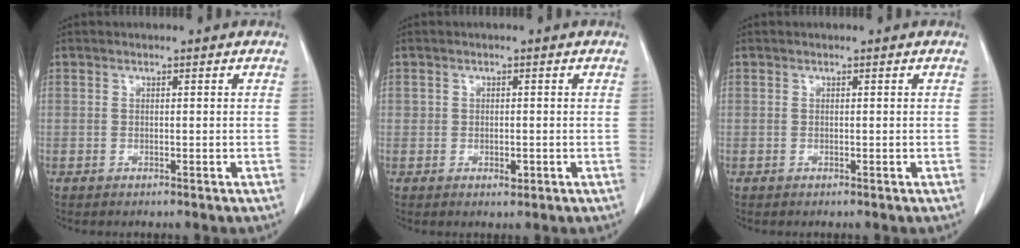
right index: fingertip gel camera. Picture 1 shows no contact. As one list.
[{"total": 1.4, "force": [-0.3, 1.0, 0.9], "torque": [-0.010, -0.001, -0.002]}, {"total": 0.0}]